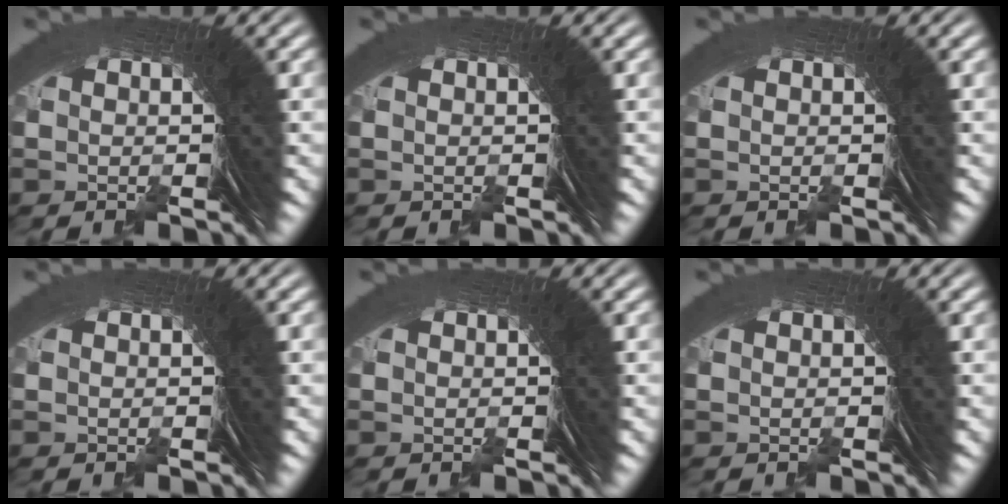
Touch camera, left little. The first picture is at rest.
{"total": 0.0}
{"total": 0.0}
{"total": 0.0}
{"total": 0.0}
{"total": 0.0}